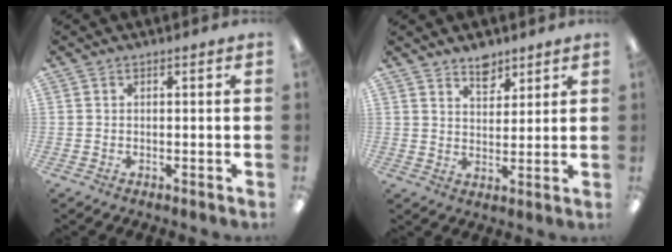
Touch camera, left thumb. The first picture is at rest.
{"total": 5.7, "force": [4.7, 2.8, 1.6], "torque": [-0.013, -0.029, 0.083]}